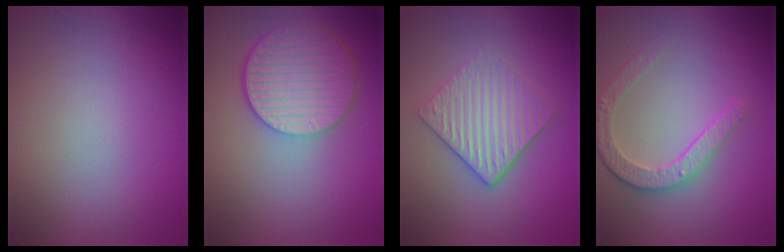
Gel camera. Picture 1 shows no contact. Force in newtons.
{"total": 5.7, "press": 4.8, "slide": 3.1}
{"total": 4.1, "press": 3.4, "slide": 2.3}
{"total": 3.4, "press": 2.9, "slide": 1.9}